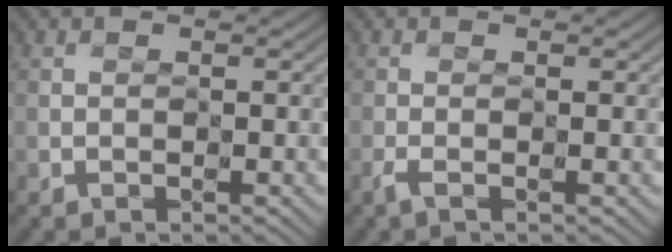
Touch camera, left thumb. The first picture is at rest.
{"total": 1.4, "force": [-0.7, 0.2, 1.1], "torque": [-0.029, -0.002, -0.018]}